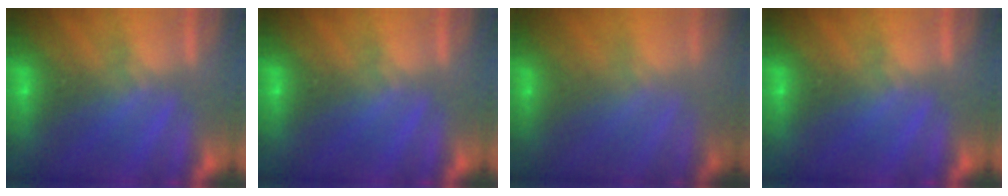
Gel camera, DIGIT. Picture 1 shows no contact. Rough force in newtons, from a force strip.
{"total": 0.0}
{"total": 1.7}
{"total": 0.0}